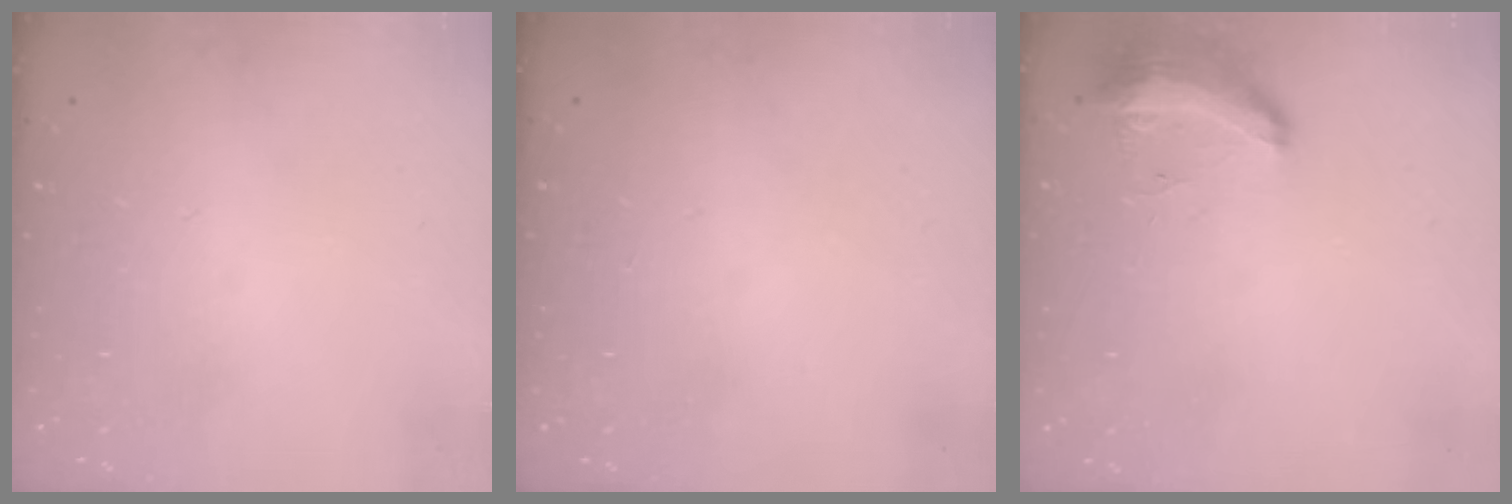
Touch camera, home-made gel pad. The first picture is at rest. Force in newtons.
{"total": 0.0}
{"total": 11.0, "press": 9.7, "slide": 5.3}